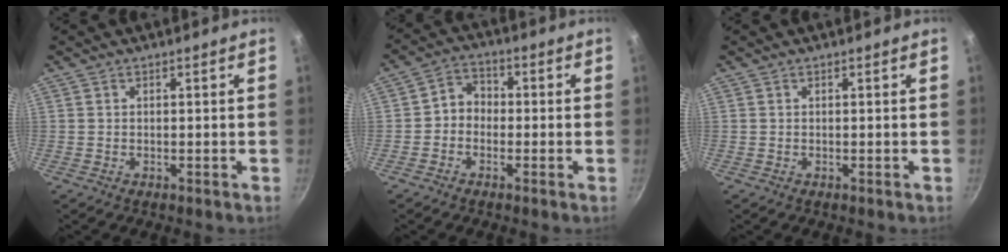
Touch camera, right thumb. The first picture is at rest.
{"total": 4.5, "force": [-1.0, 3.8, 2.3], "torque": [-0.016, 0.020, -0.032]}
{"total": 0.0}